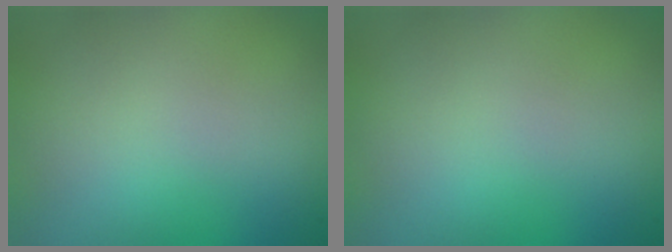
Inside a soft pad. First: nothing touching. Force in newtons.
{"total": 0.0}